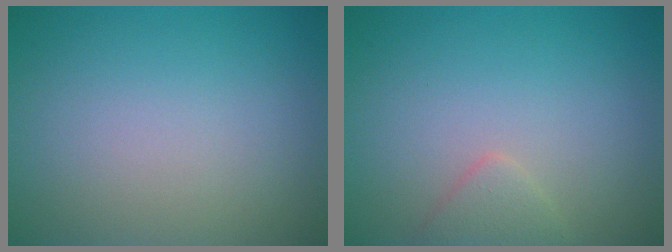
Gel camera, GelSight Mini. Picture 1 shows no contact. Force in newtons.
{"total": 1.4, "press": 1.4, "slide": 0.1}